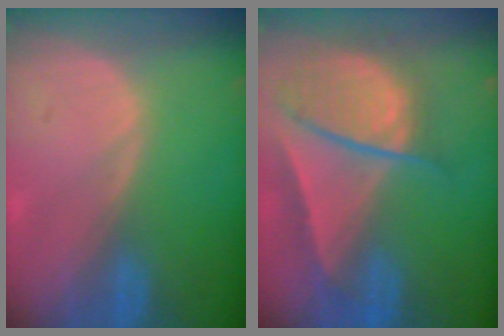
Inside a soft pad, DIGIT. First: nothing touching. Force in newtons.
{"total": 9.4, "press": 8.1, "slide": 4.7}